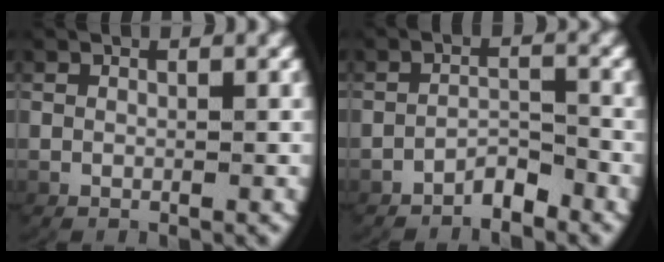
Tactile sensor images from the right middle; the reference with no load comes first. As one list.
[{"total": 2.6, "force": [-2.4, 0.5, 0.7], "torque": [-0.008, -0.001, -0.044]}]